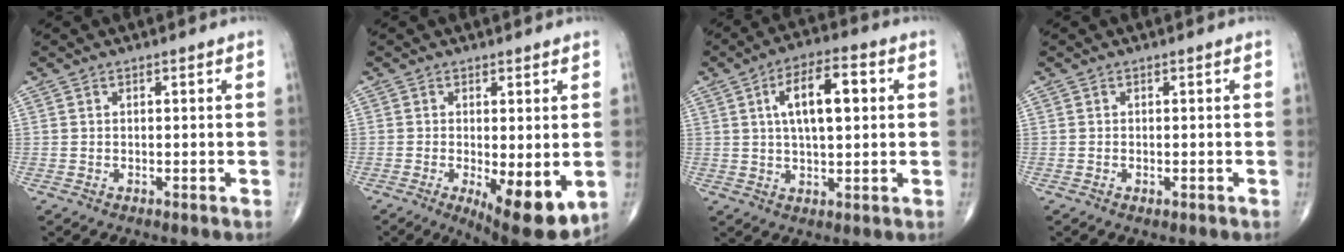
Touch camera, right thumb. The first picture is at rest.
{"total": 10.7, "force": [-2.6, 3.6, 9.8], "torque": [-0.138, -0.025, -0.028]}
{"total": 11.1, "force": [2.5, 4.6, 9.8], "torque": [-0.154, 0.011, 0.038]}
{"total": 0.7, "force": [-0.3, 0.3, 0.5], "torque": [-0.010, -0.001, -0.004]}